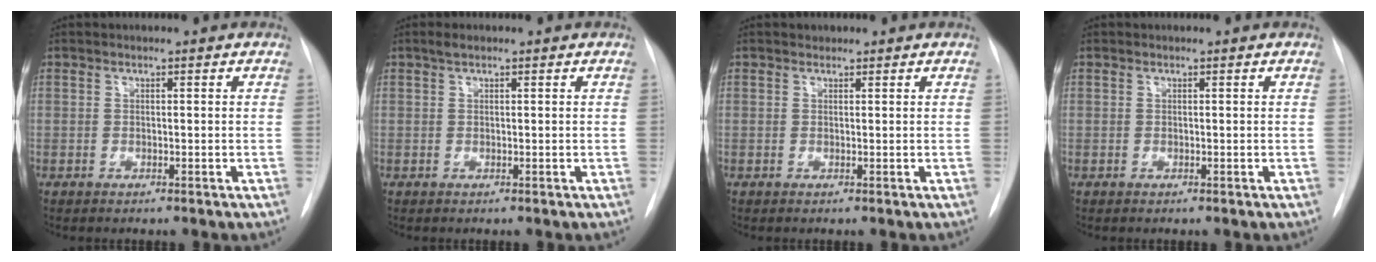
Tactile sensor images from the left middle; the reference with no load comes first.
{"total": 1.1, "force": [0.8, 0.3, 0.7], "torque": [-0.018, 0.008, 0.016]}
{"total": 0.6, "force": [0.5, 0.4, -0.1], "torque": [-0.002, 0.001, 0.007]}
{"total": 0.0}